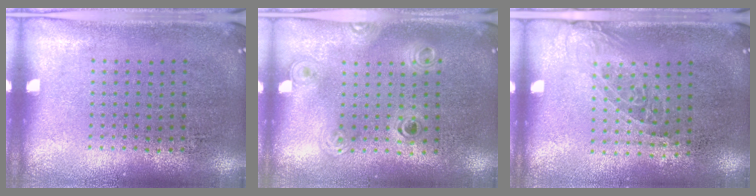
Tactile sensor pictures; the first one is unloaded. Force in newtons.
{"total": 1.1, "press": 1.0, "slide": 0.4}
{"total": 1.3, "press": 1.0, "slide": 0.8}